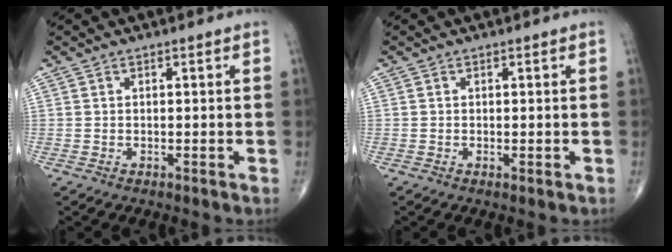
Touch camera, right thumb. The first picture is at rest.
{"total": 0.5, "force": [-0.1, 0.2, 0.5], "torque": [-0.011, -0.003, -0.003]}